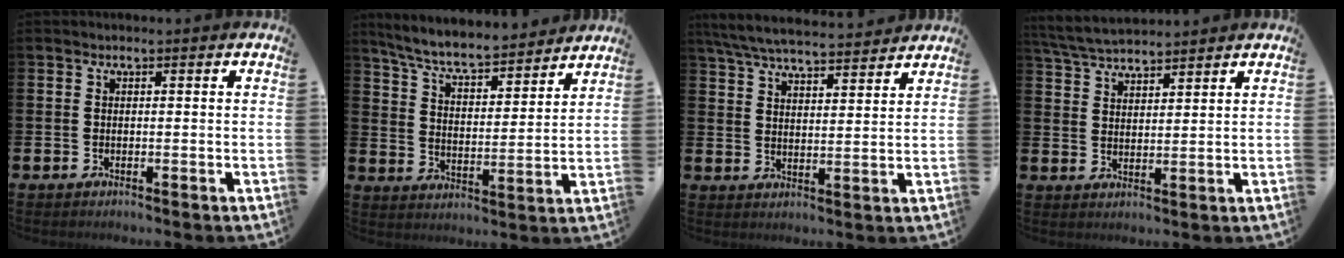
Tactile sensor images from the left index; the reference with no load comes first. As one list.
[{"total": 7.3, "force": [6.8, 1.0, 2.3], "torque": [-0.080, -0.048, 0.117]}, {"total": 6.7, "force": [6.4, 0.7, 1.8], "torque": [-0.063, -0.033, 0.116]}, {"total": 4.6, "force": [4.5, 0.5, 0.9], "torque": [-0.037, -0.019, 0.082]}]